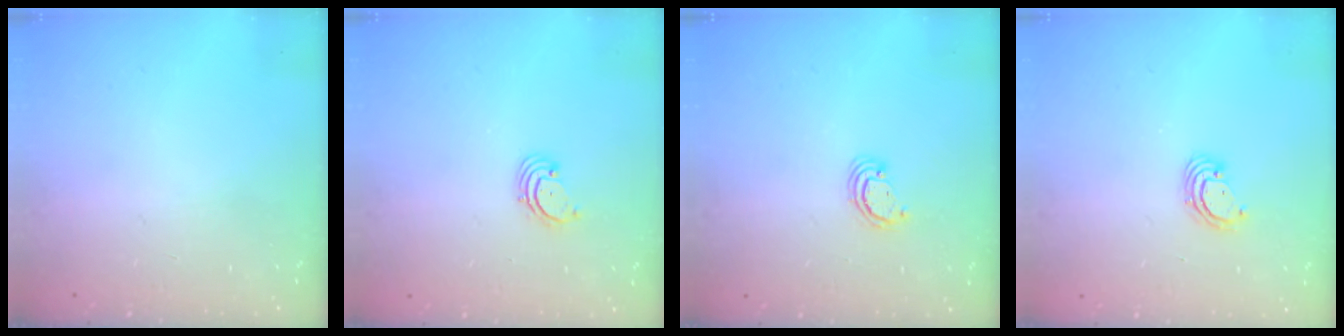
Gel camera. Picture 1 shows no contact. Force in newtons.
{"total": 1.7, "press": 1.6, "slide": 0.2}
{"total": 2.6, "press": 2.5, "slide": 0.3}
{"total": 3.5, "press": 3.5, "slide": 0.2}